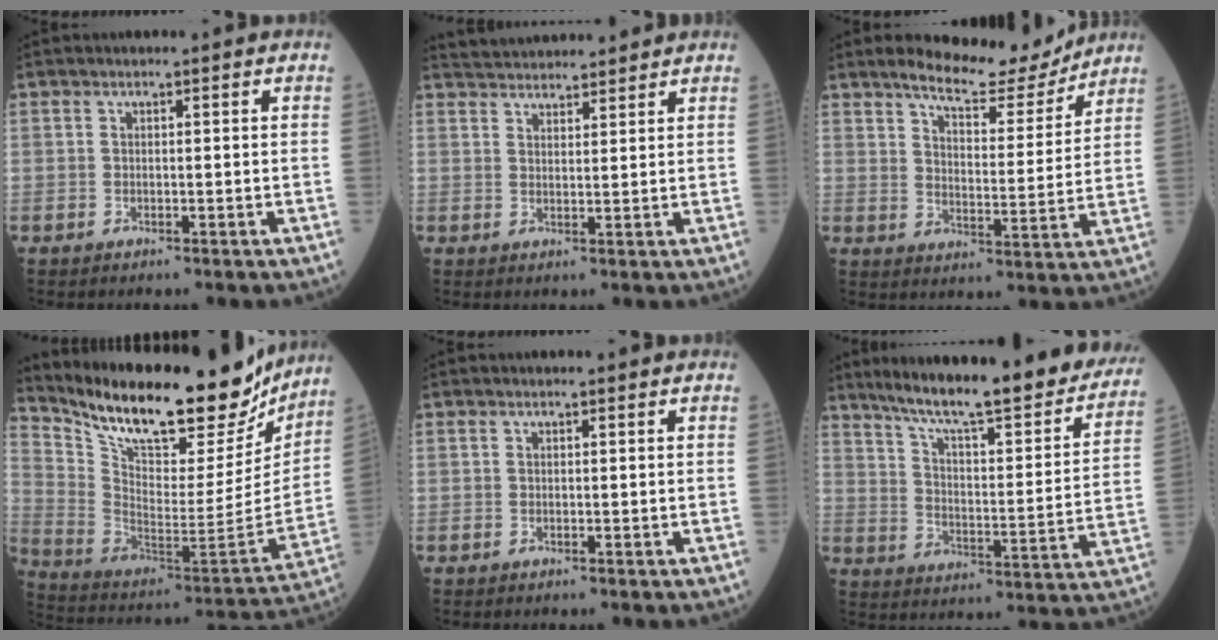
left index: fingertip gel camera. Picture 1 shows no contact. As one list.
[{"total": 8.3, "force": [8.0, 1.3, 1.7], "torque": [-0.033, 0.031, 0.123]}, {"total": 10.3, "force": [9.5, 2.1, 3.5], "torque": [-0.056, -0.009, 0.141]}, {"total": 26.4, "force": [22.4, 7.0, 12.2], "torque": [-0.212, -0.032, 0.336]}, {"total": 0.0}, {"total": 27.4, "force": [23.1, 3.7, 14.3], "torque": [-0.214, -0.043, 0.310]}]